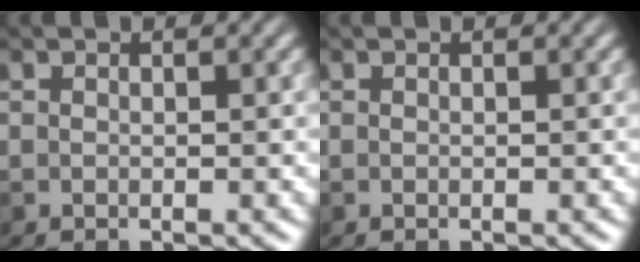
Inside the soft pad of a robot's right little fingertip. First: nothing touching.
{"total": 0.0}